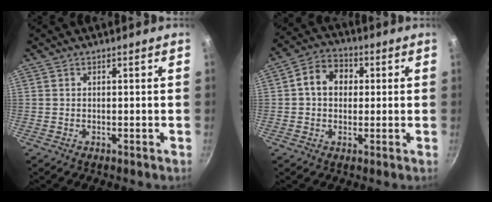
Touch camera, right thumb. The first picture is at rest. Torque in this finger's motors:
{"motor_torque": [-0.20, 0.51, 0.08, -0.06, 0.07]}